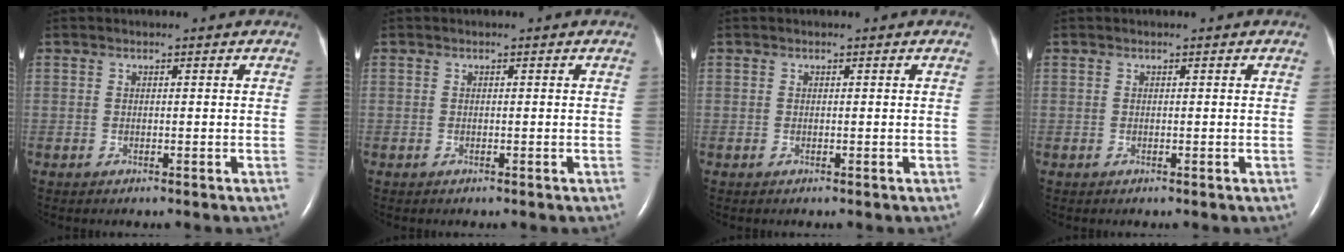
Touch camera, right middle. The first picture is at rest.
{"total": 0.0}
{"total": 0.0}
{"total": 0.0}